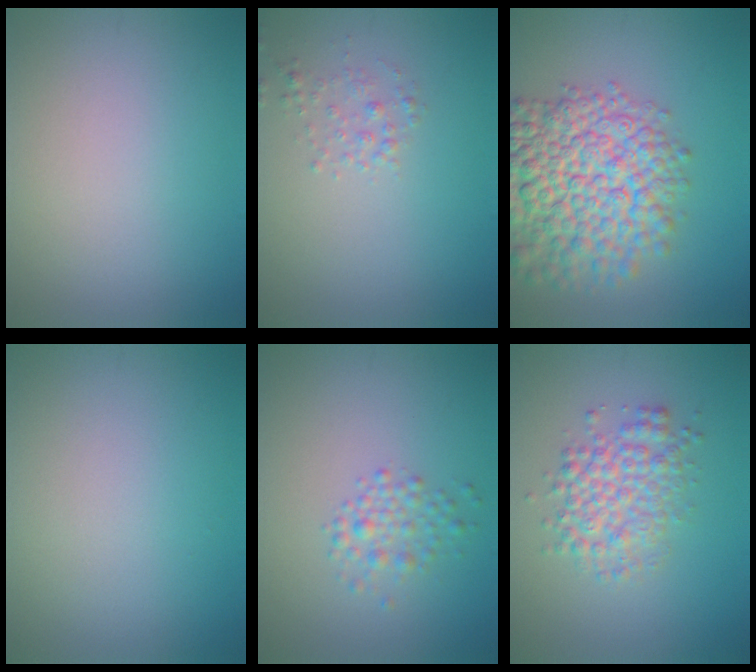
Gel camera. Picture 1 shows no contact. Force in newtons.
{"total": 1.3, "press": 1.2, "slide": 0.1}
{"total": 10.3, "press": 10.3, "slide": 0.4}
{"total": 0.0}
{"total": 2.1, "press": 2.1, "slide": 0.1}
{"total": 4.1, "press": 4.1, "slide": 0.1}